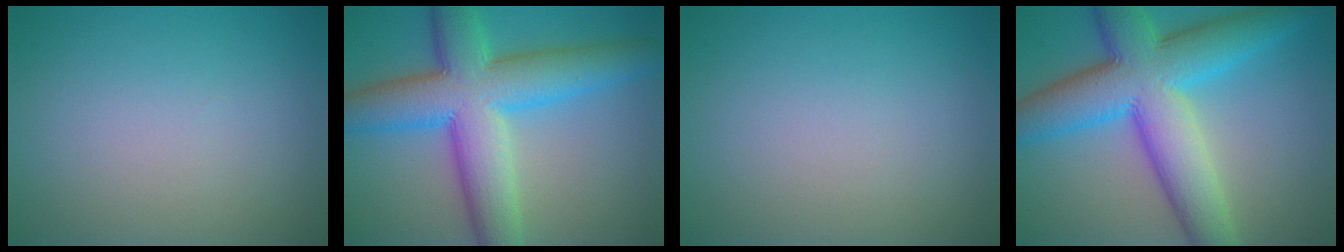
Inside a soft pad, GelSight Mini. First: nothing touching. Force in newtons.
{"total": 10.8, "press": 10.8, "slide": 0.1}
{"total": 0.0}
{"total": 11.5, "press": 11.5, "slide": 0.2}